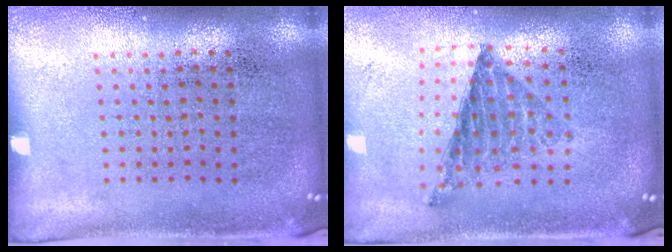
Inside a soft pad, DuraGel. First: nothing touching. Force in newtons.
{"total": 0.8, "press": 0.8, "slide": 0.0}